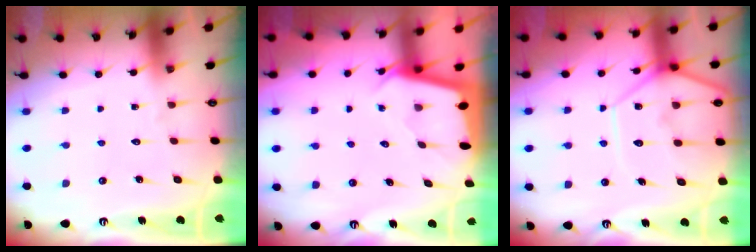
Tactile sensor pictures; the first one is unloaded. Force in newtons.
{"total": 1.9, "press": 1.9, "slide": 0.3}
{"total": 11.8, "press": 11.8, "slide": 1.1}